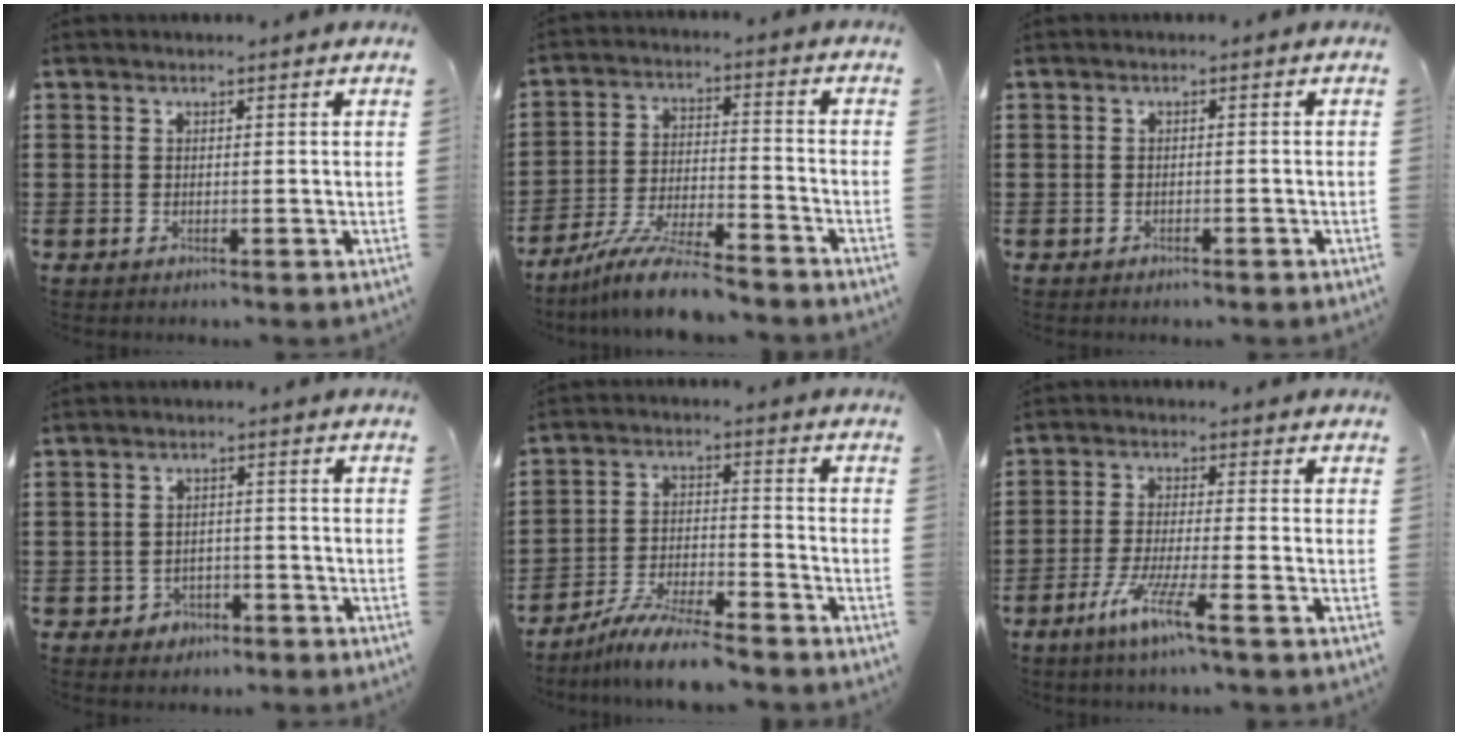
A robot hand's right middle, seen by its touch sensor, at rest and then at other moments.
{"total": 9.8, "force": [-8.6, 0.8, 4.6], "torque": [-0.092, 0.011, -0.167]}
{"total": 0.7, "force": [-0.6, 0.3, 0.1], "torque": [-0.004, -0.001, -0.013]}
{"total": 2.4, "force": [-1.9, 1.3, 0.4], "torque": [-0.015, 0.002, -0.042]}
{"total": 8.2, "force": [-7.5, 0.6, 3.4], "torque": [-0.064, 0.007, -0.142]}
{"total": 6.5, "force": [-4.3, 0.0, 4.8], "torque": [-0.096, -0.013, -0.080]}